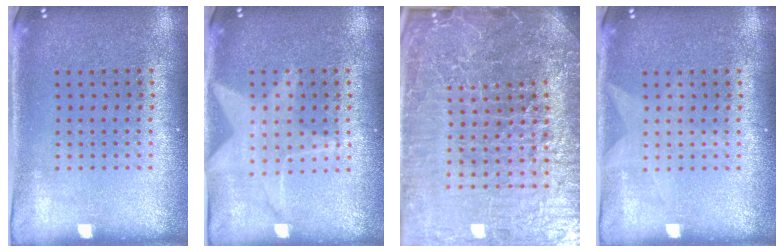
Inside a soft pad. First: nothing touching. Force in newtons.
{"total": 1.4, "press": 1.4, "slide": 0.2}
{"total": 6.9, "press": 6.1, "slide": 3.2}
{"total": 0.8, "press": 0.8, "slide": 0.1}